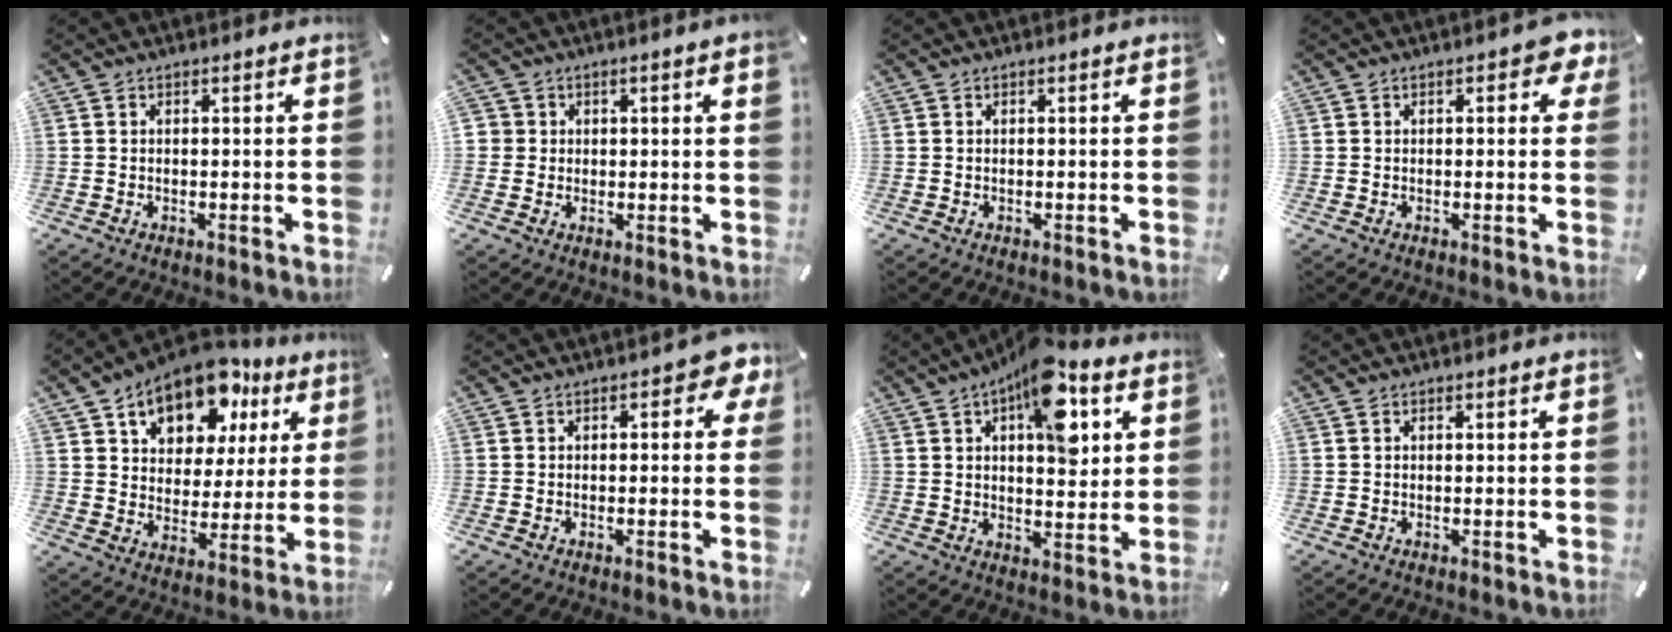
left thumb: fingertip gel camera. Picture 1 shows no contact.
{"total": 2.1, "force": [0.8, 1.6, 1.1], "torque": [-0.024, 0.003, 0.013]}
{"total": 0.0}
{"total": 3.4, "force": [1.2, 1.8, 2.6], "torque": [-0.031, 0.000, 0.016]}
{"total": 14.9, "force": [9.6, 9.2, 6.7], "torque": [-0.107, -0.060, 0.167]}
{"total": 3.8, "force": [0.9, 2.1, 3.0], "torque": [-0.036, 0.001, 0.011]}
{"total": 14.7, "force": [6.6, 7.2, 11.0], "torque": [-0.155, -0.023, 0.108]}
{"total": 0.0}